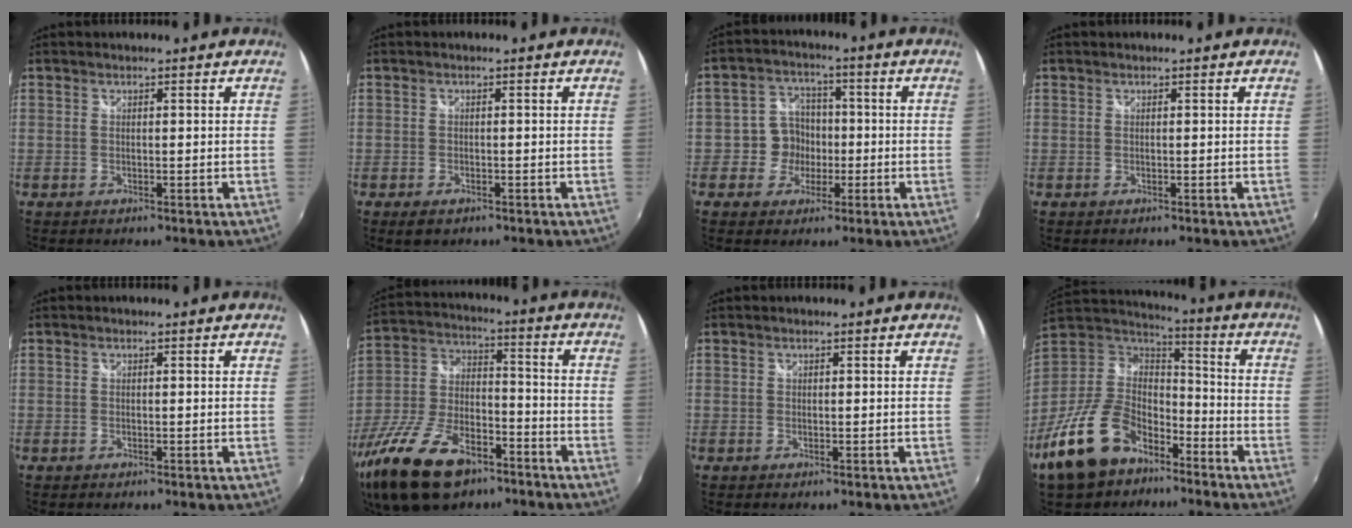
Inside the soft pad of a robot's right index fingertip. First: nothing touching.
{"total": 2.5, "force": [-1.5, 1.4, 1.4], "torque": [-0.029, -0.006, -0.021]}
{"total": 6.2, "force": [-1.6, 5.8, 1.4], "torque": [-0.027, 0.023, -0.025]}
{"total": 0.0}
{"total": 0.0}
{"total": 21.7, "force": [-13.4, 10.3, 13.6], "torque": [-0.294, -0.017, -0.230]}
{"total": 0.0}
{"total": 20.6, "force": [-12.1, 12.5, 11.0], "torque": [-0.256, 0.002, -0.198]}